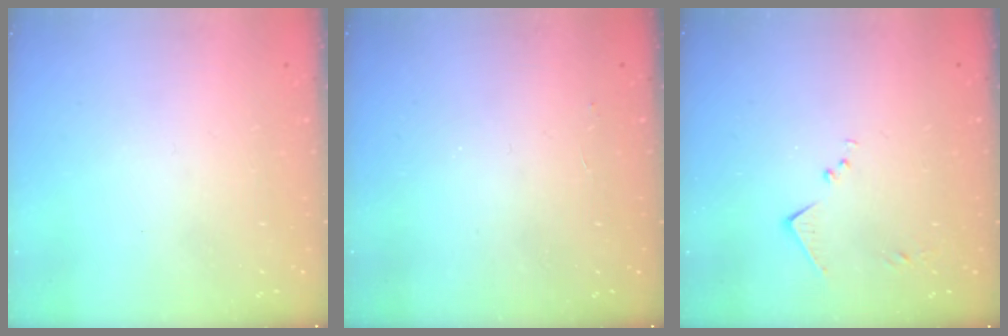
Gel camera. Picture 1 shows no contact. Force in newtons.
{"total": 2.1, "press": 2.0, "slide": 0.4}
{"total": 6.9, "press": 6.9, "slide": 0.5}